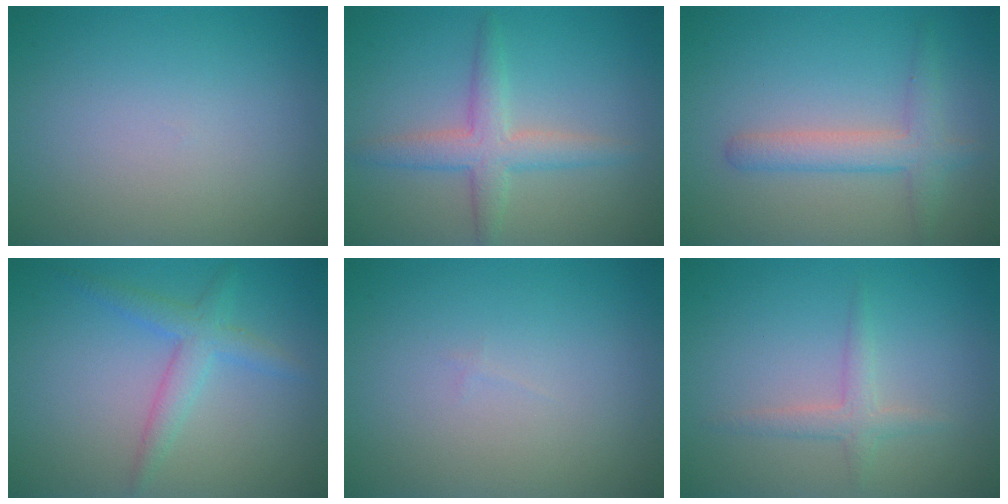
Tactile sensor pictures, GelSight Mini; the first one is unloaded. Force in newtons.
{"total": 3.3, "press": 3.3, "slide": 0.1}
{"total": 2.8, "press": 2.8, "slide": 0.1}
{"total": 2.6, "press": 2.6, "slide": 0.1}
{"total": 0.0}
{"total": 1.7, "press": 1.7, "slide": 0.1}